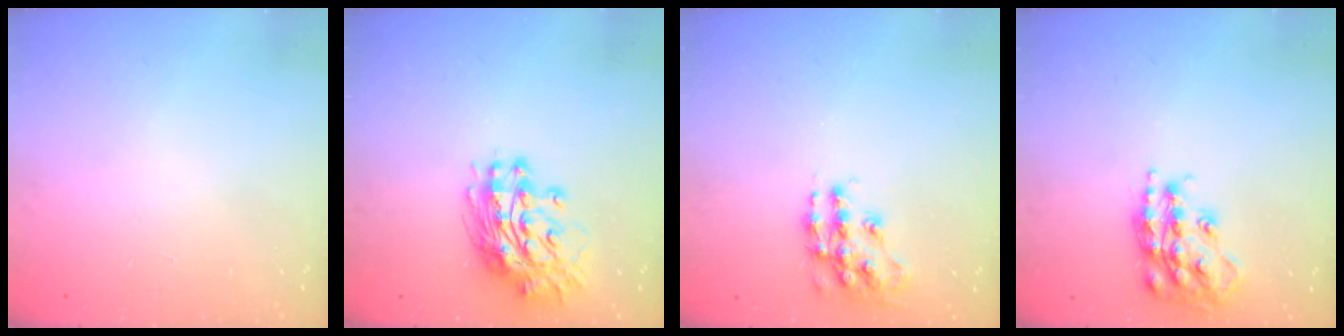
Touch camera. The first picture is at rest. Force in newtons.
{"total": 12.3, "press": 12.2, "slide": 1.6}
{"total": 12.2, "press": 12.1, "slide": 0.6}
{"total": 17.5, "press": 17.4, "slide": 1.1}